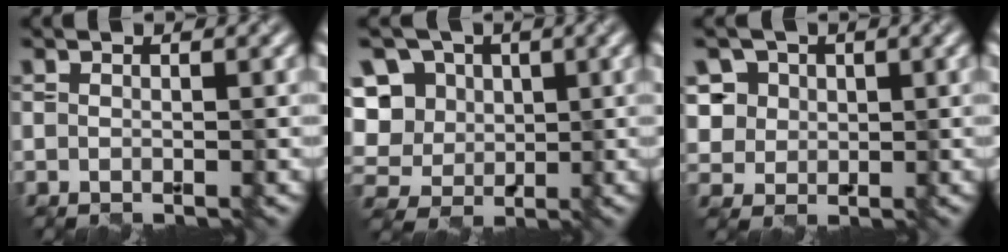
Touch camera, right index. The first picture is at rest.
{"total": 10.7, "force": [3.2, 9.0, 4.7], "torque": [-0.101, 0.025, 0.037]}
{"total": 5.5, "force": [2.1, 4.7, 2.0], "torque": [-0.040, 0.014, 0.031]}